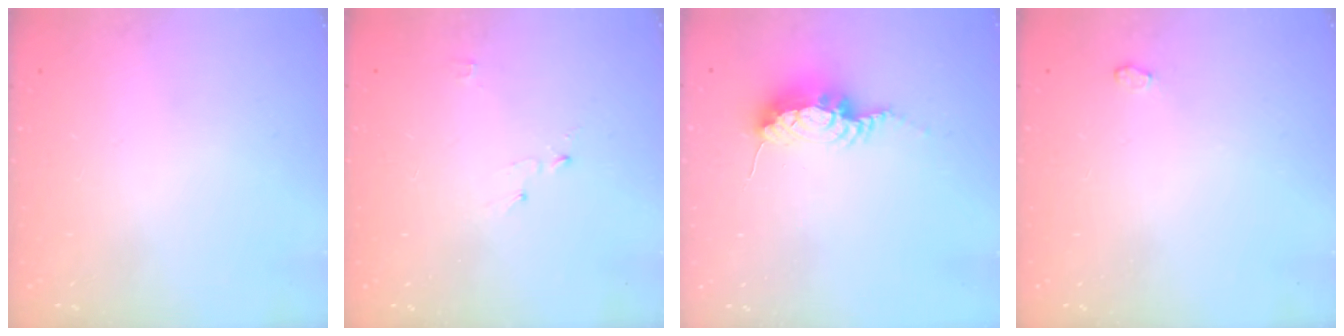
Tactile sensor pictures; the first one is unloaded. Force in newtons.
{"total": 2.4, "press": 2.4, "slide": 0.3}
{"total": 8.4, "press": 8.4, "slide": 0.9}
{"total": 3.5, "press": 2.9, "slide": 1.9}